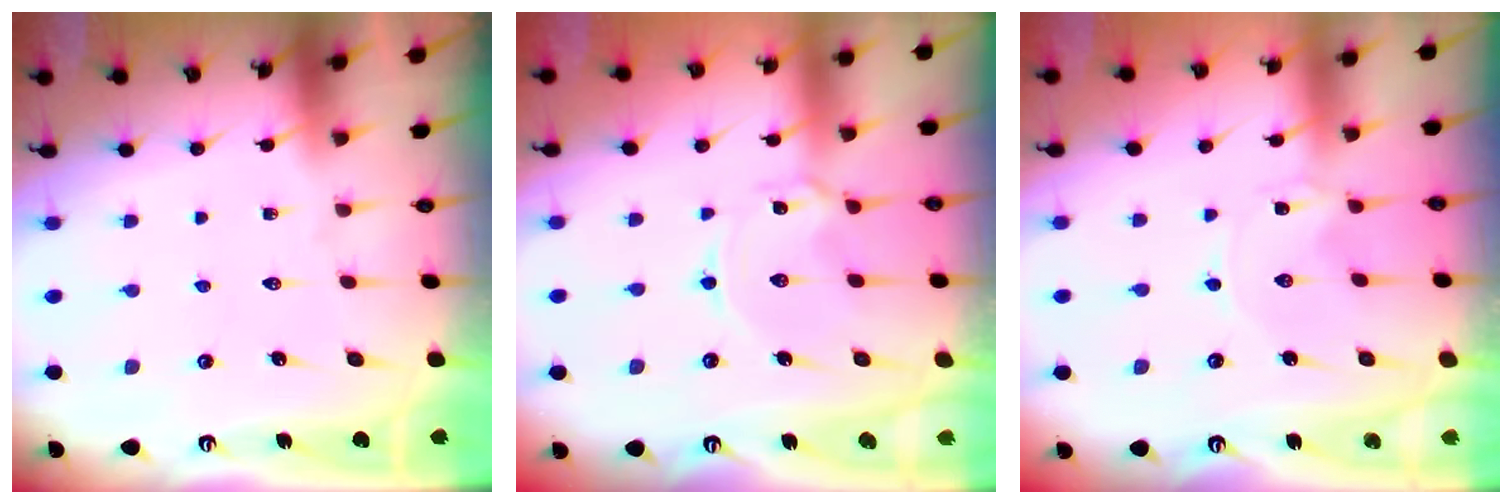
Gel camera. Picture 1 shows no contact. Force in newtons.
{"total": 2.3, "press": 2.3, "slide": 0.4}
{"total": 0.0}